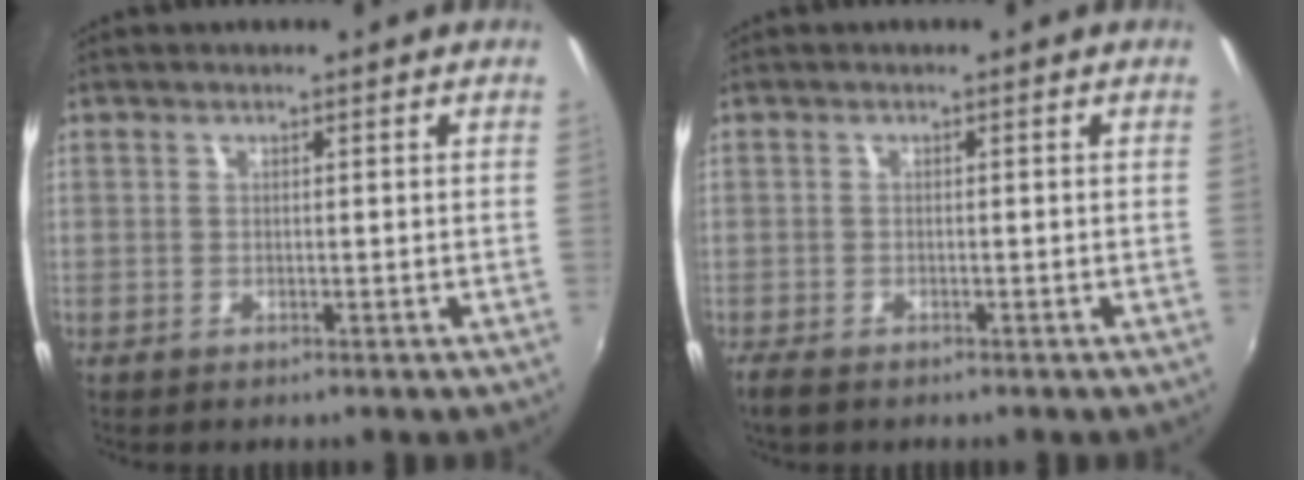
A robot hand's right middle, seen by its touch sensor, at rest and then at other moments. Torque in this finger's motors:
{"motor_torque": [0.73, -0.63, 0.01, 0.01]}